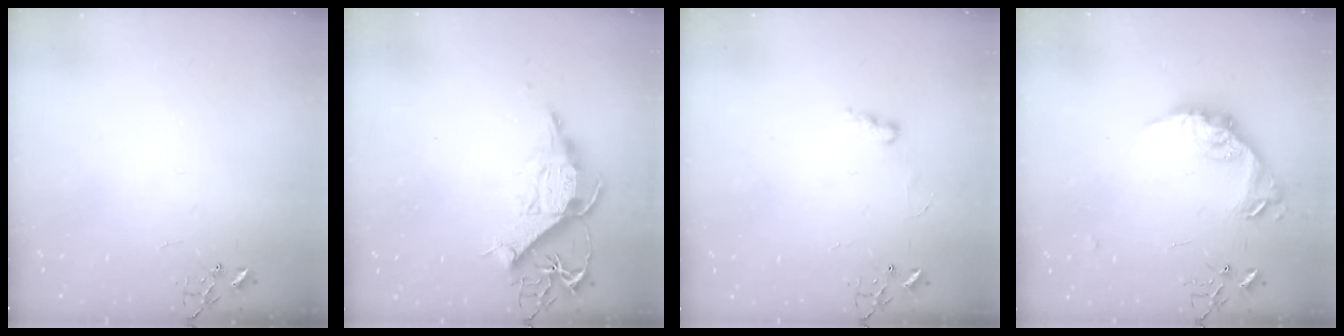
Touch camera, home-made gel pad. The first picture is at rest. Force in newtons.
{"total": 12.4, "press": 12.3, "slide": 1.8}
{"total": 5.2, "press": 5.1, "slide": 0.6}
{"total": 14.6, "press": 14.6, "slide": 0.7}